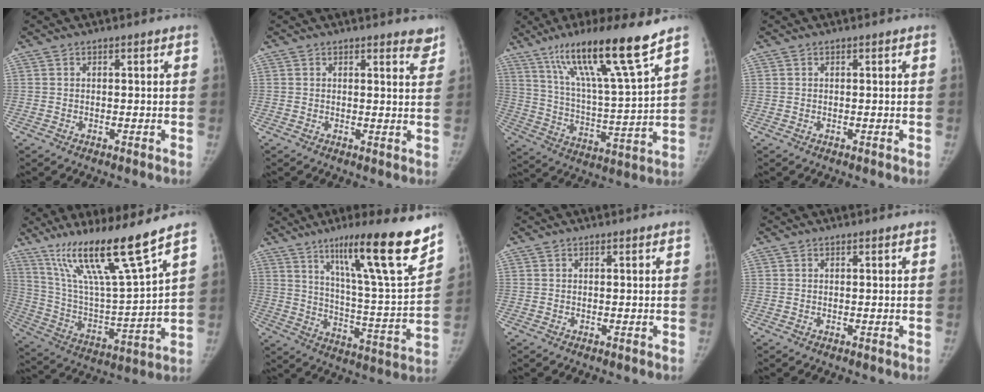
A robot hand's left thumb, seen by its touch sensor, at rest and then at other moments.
{"total": 3.5, "force": [3.0, 1.0, 1.4], "torque": [0.002, -0.019, 0.026]}
{"total": 18.5, "force": [12.8, 0.6, 13.3], "torque": [-0.214, -0.063, 0.222]}
{"total": 0.0}
{"total": 19.5, "force": [13.4, 0.8, 14.1], "torque": [-0.232, -0.068, 0.249]}
{"total": 21.7, "force": [14.5, 1.7, 16.0], "torque": [-0.219, -0.072, 0.235]}
{"total": 0.0}
{"total": 0.0}